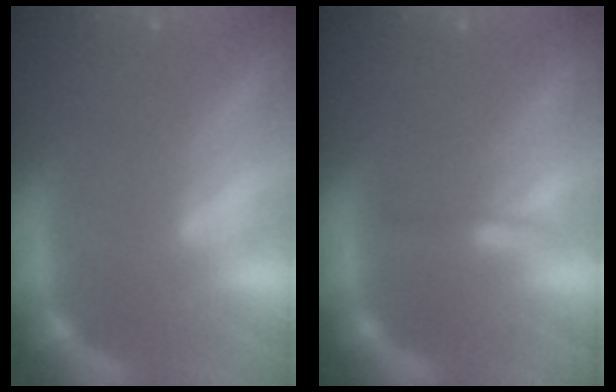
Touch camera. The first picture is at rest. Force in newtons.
{"total": 0.9}